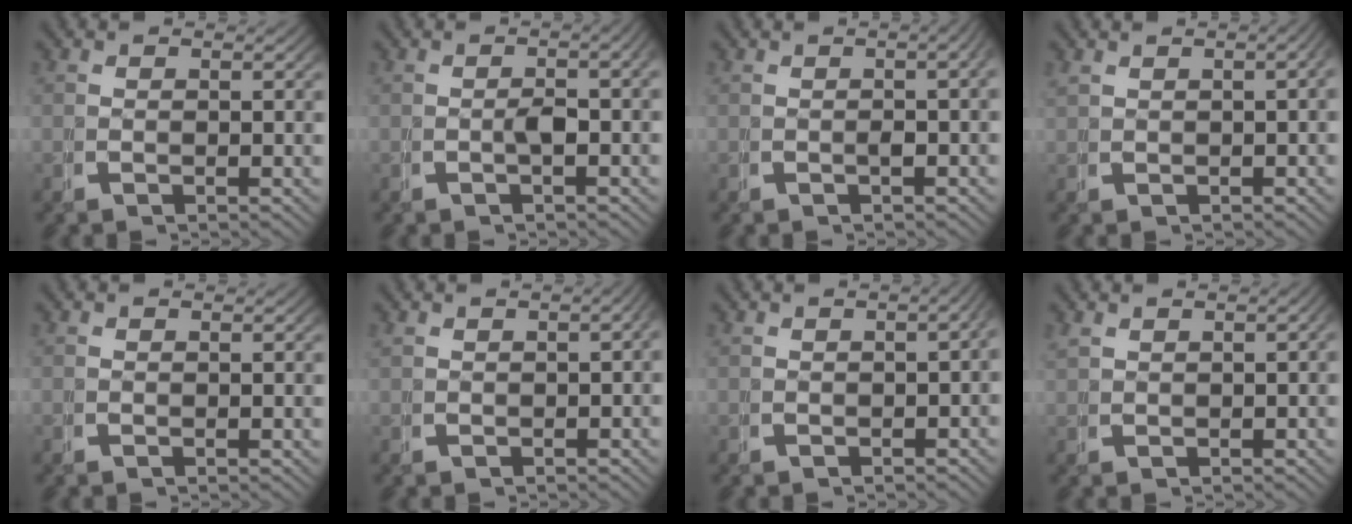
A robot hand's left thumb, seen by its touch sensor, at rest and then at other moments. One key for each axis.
{"total": 2.7, "fx": -0.3, "fy": 0.6, "fz": 2.6, "tx": -0.041, "ty": 0.009, "tz": -0.005}
{"total": 3.3, "fx": 0.0, "fy": 1.2, "fz": 3.1, "tx": -0.035, "ty": 0.018, "tz": -0.005}
{"total": 2.1, "fx": 0.5, "fy": 0.6, "fz": 1.9, "tx": -0.023, "ty": 0.009, "tz": 0.015}
{"total": 0.0}
{"total": 1.5, "fx": -0.2, "fy": 0.5, "fz": 1.4, "tx": -0.020, "ty": 0.001, "tz": 0.002}
{"total": 2.4, "fx": -0.5, "fy": 1.0, "fz": 2.1, "tx": -0.025, "ty": 0.004, "tz": -0.008}
{"total": 1.2, "fx": 0.7, "fy": 0.3, "fz": 0.9, "tx": -0.012, "ty": 0.006, "tz": 0.019}